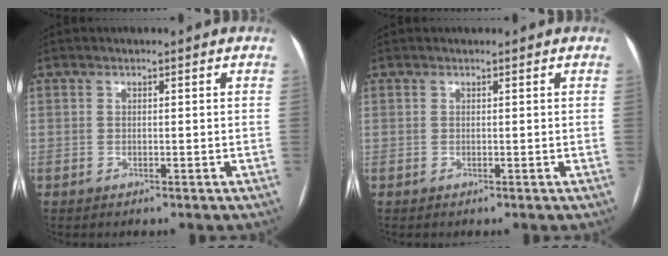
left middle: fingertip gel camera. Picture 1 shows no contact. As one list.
[{"total": 0.0}]